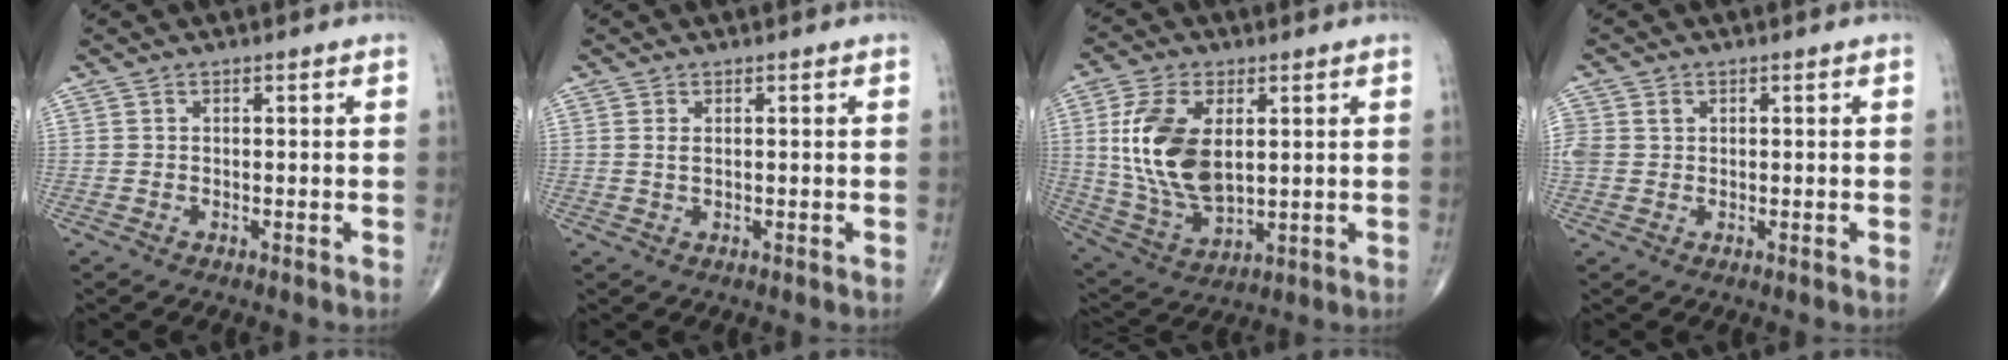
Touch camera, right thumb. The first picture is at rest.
{"total": 1.1, "force": [0.3, 0.5, 1.0], "torque": [-0.019, 0.000, 0.010]}
{"total": 16.0, "force": [2.8, 8.8, 13.0], "torque": [-0.254, -0.015, 0.064]}
{"total": 4.0, "force": [0.8, 3.4, 2.0], "torque": [-0.052, 0.008, 0.022]}